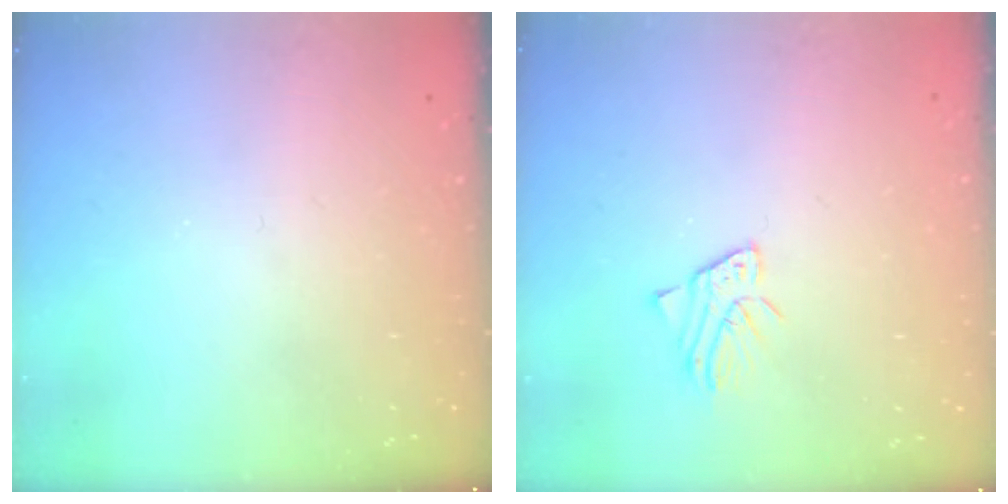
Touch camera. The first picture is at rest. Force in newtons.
{"total": 2.5, "press": 2.5, "slide": 0.2}